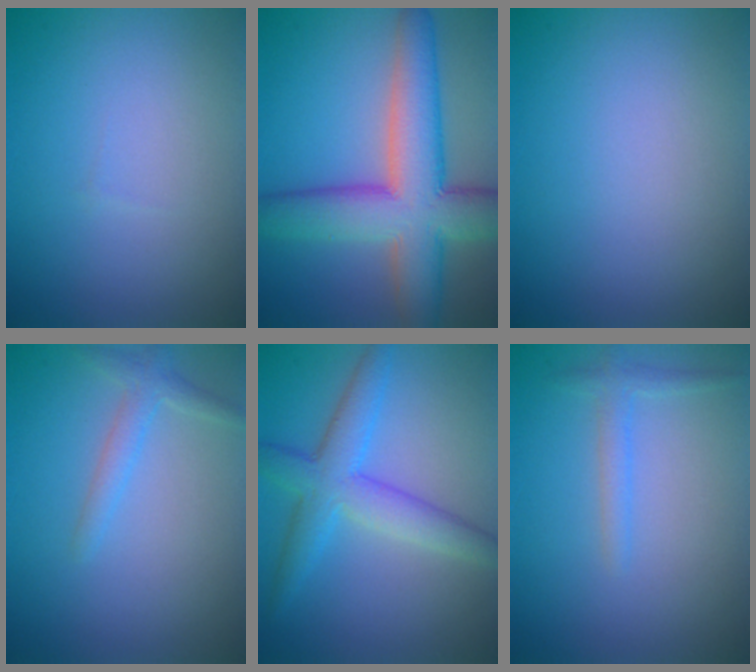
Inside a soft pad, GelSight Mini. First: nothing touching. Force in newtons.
{"total": 10.0, "press": 10.0, "slide": 0.5}
{"total": 0.0}
{"total": 1.8, "press": 1.8, "slide": 0.1}
{"total": 5.0, "press": 5.0, "slide": 0.1}
{"total": 1.5, "press": 1.5, "slide": 0.2}